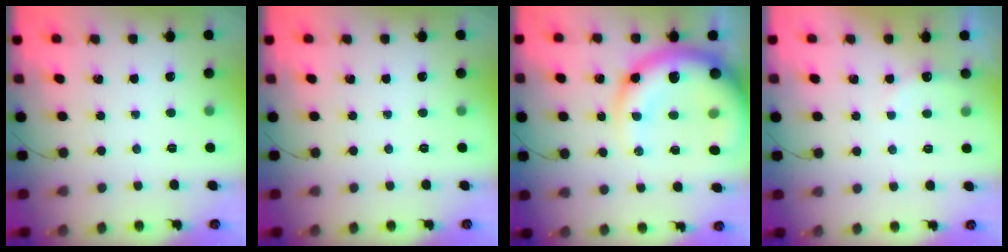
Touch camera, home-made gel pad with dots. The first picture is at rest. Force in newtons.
{"total": 0.0}
{"total": 22.7, "press": 22.2, "slide": 5.0}
{"total": 5.1, "press": 5.0, "slide": 0.8}